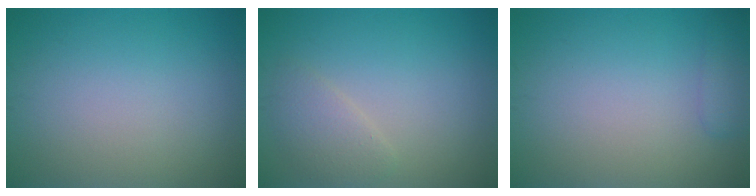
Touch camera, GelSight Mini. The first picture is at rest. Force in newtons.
{"total": 2.0, "press": 2.0, "slide": 0.2}
{"total": 1.5, "press": 1.5, "slide": 0.1}